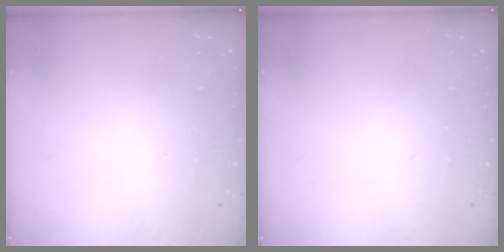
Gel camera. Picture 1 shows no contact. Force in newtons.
{"total": 0.0}